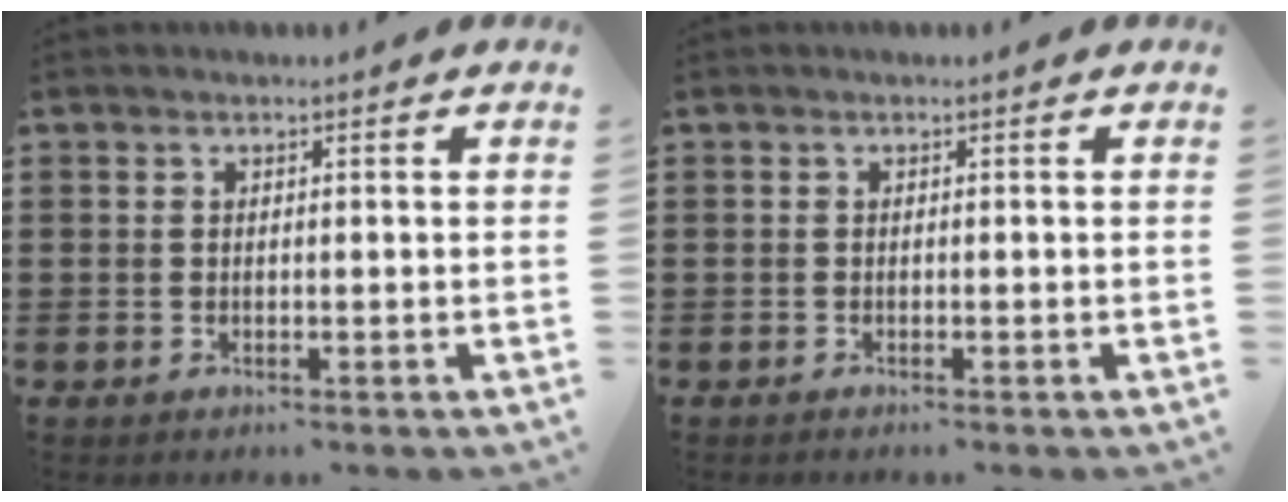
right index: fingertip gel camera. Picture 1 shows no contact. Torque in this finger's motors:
{"motor_torque": [-0.78, 1.13, -0.02, 0.01]}